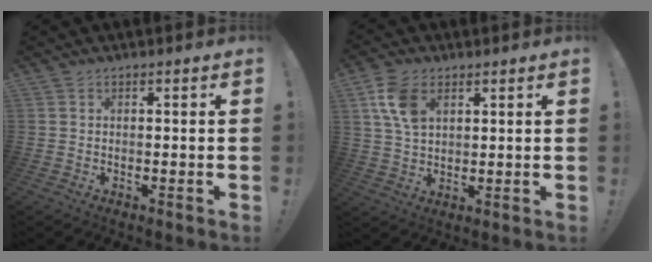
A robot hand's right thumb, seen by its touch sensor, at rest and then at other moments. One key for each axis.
{"total": 9.5, "fx": 4.0, "fy": 6.2, "fz": 6.1, "tx": -0.120, "ty": -0.004, "tz": 0.078}